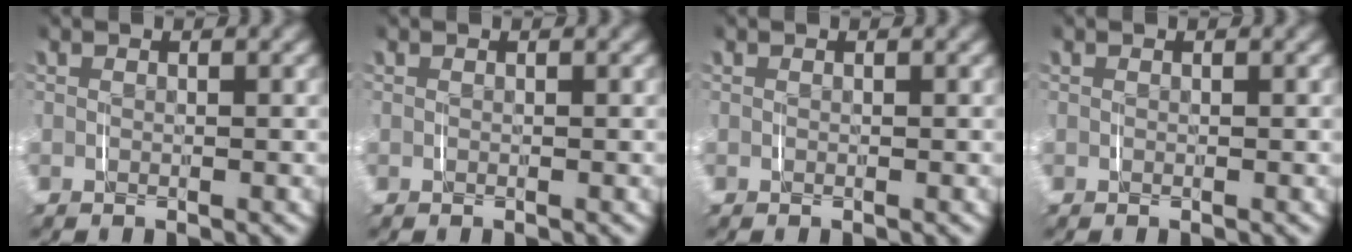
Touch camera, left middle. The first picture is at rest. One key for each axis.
{"total": 0.0}
{"total": 0.0}
{"total": 0.0}